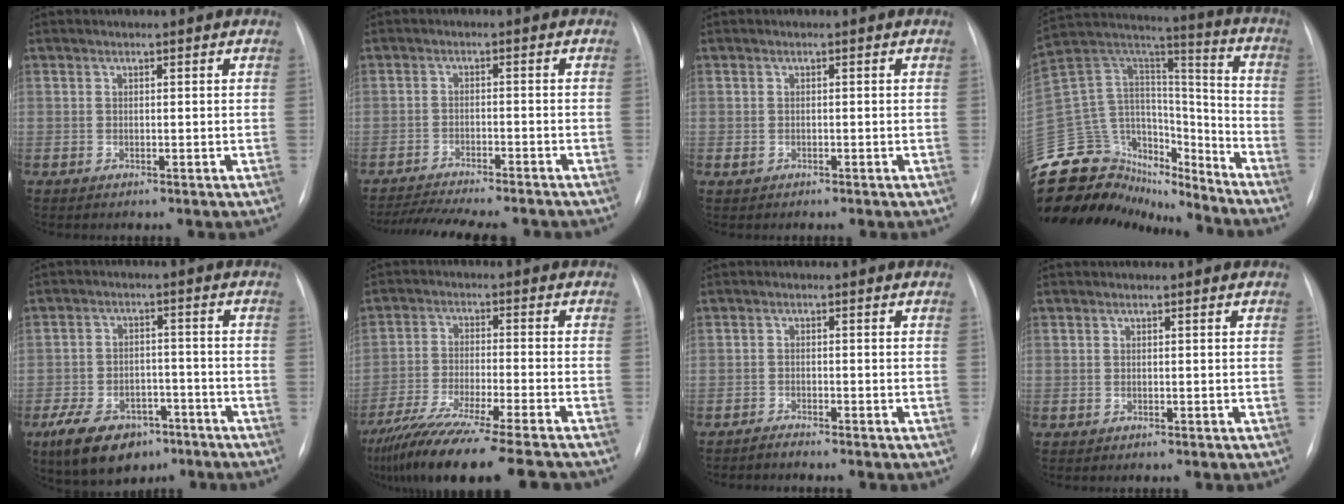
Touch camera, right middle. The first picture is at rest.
{"total": 13.4, "force": [-12.1, 1.9, 5.5], "torque": [-0.087, -0.004, -0.166]}
{"total": 0.7, "force": [-0.3, 0.6, 0.3], "torque": [-0.006, 0.001, -0.003]}
{"total": 29.0, "force": [-25.2, 11.0, 9.1], "torque": [-0.240, 0.039, -0.397]}
{"total": 11.3, "force": [-7.2, 6.4, 5.8], "torque": [-0.103, 0.004, -0.112]}
{"total": 18.9, "force": [-15.7, 0.0, 10.6], "torque": [-0.172, -0.051, -0.254]}
{"total": 1.3, "force": [-1.2, -0.1, -0.1], "torque": [0.001, -0.004, -0.022]}
{"total": 0.0}